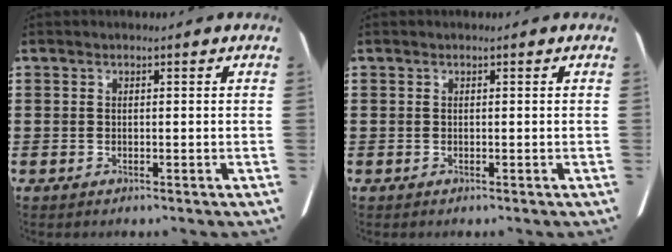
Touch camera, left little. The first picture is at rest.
{"total": 0.0}